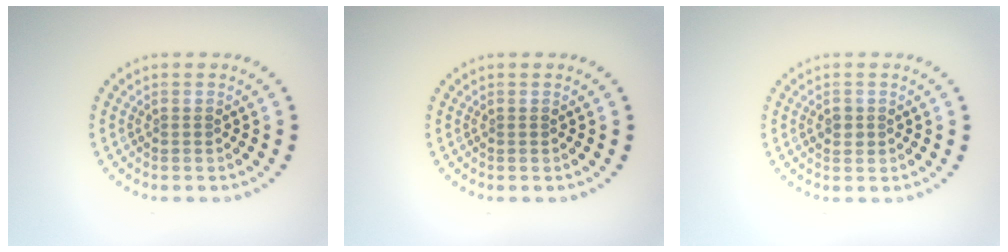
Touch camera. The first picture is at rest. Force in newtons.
{"total": 0.0}
{"total": 1.2, "press": 1.1, "slide": 0.4}